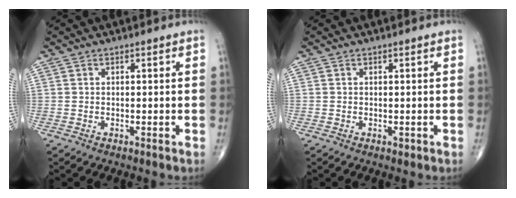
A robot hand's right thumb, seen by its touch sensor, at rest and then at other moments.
{"total": 0.7, "force": [-0.3, 0.4, 0.5], "torque": [-0.007, -0.001, -0.004]}